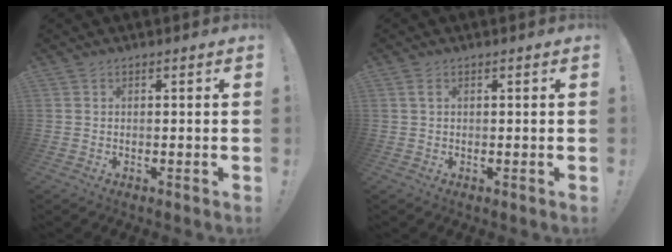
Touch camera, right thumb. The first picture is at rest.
{"total": 1.0, "force": [0.3, 0.2, 0.9], "torque": [-0.013, 0.000, 0.002]}